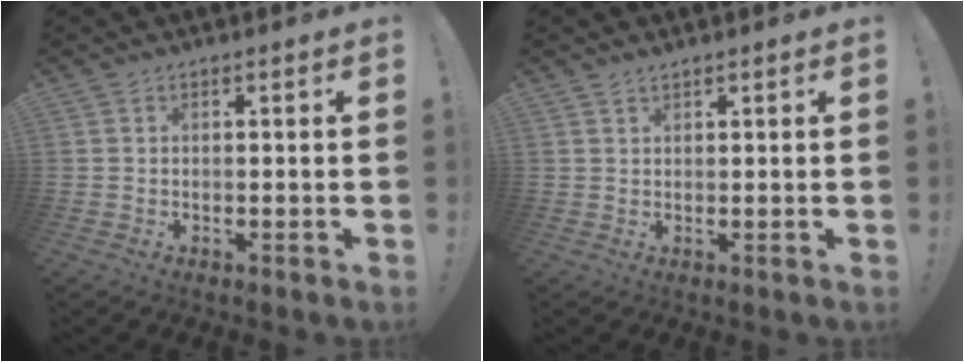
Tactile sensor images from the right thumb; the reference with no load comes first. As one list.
[{"total": 1.2, "force": [1.1, 0.2, 0.4], "torque": [-0.009, -0.003, 0.021]}]